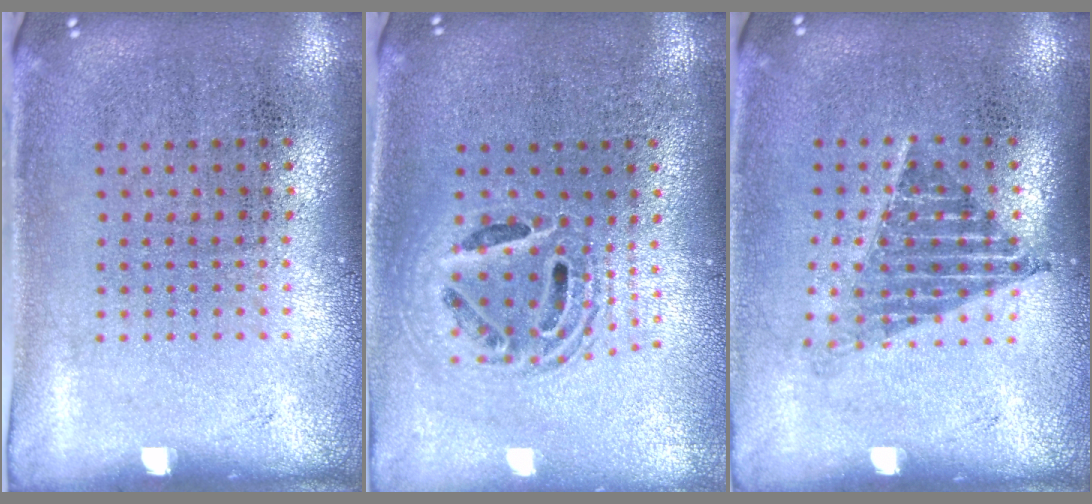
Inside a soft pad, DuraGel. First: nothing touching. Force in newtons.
{"total": 1.8, "press": 1.5, "slide": 1.0}
{"total": 1.2, "press": 1.0, "slide": 0.8}